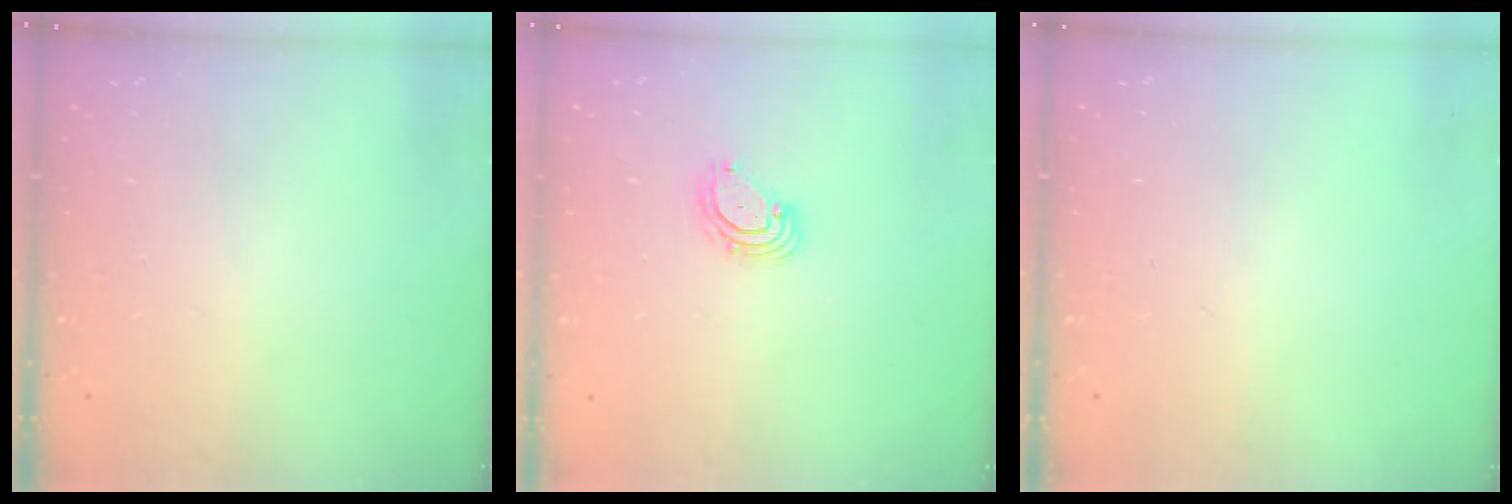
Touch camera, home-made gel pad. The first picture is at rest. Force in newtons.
{"total": 4.0, "press": 4.0, "slide": 0.5}
{"total": 0.0}